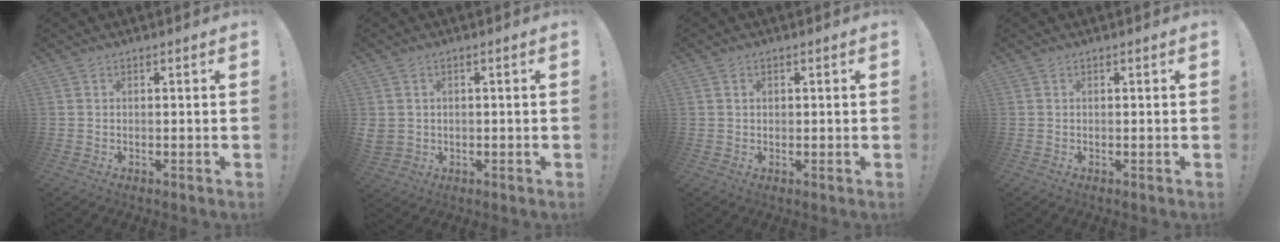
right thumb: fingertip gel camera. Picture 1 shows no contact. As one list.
[{"total": 3.4, "force": [0.8, 3.2, 1.1], "torque": [-0.021, -0.004, 0.017]}, {"total": 1.1, "force": [0.5, 1.0, 0.1], "torque": [0.004, 0.000, 0.006]}, {"total": 0.0}]